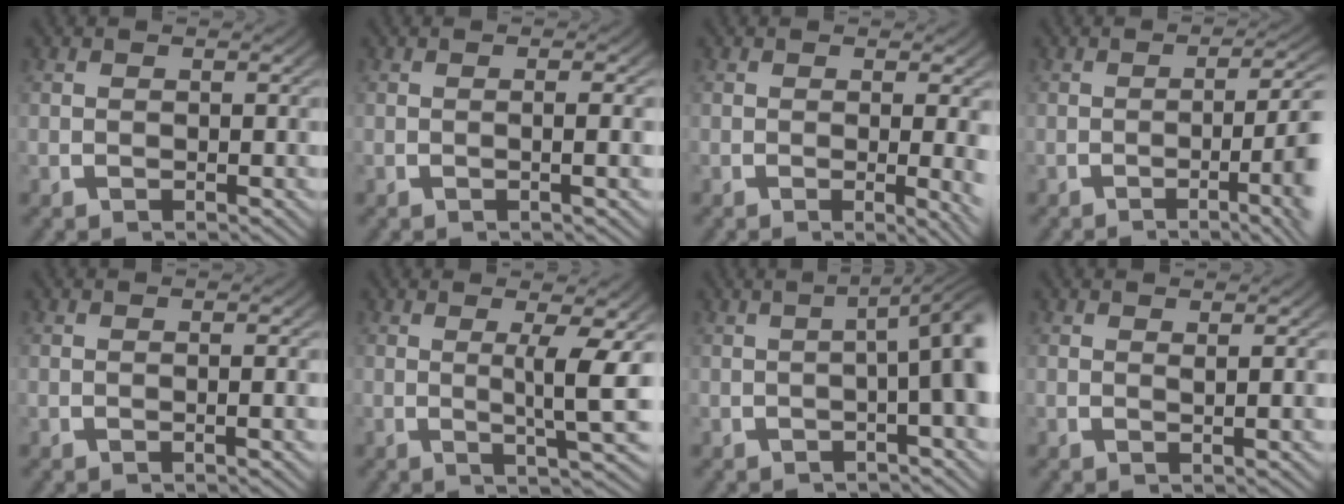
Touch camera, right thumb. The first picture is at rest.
{"total": 1.3, "force": [0.1, -0.3, 1.2], "torque": [-0.025, 0.006, -0.001]}
{"total": 2.6, "force": [-0.2, 0.5, 2.6], "torque": [-0.033, -0.009, -0.003]}
{"total": 7.1, "force": [-2.6, 2.2, 6.2], "torque": [-0.100, -0.008, -0.038]}
{"total": 0.6, "force": [0.1, -0.2, 0.6], "torque": [-0.014, 0.004, 0.000]}
{"total": 5.4, "force": [0.7, 0.7, 5.3], "torque": [-0.089, -0.002, 0.009]}
{"total": 6.3, "force": [0.6, 1.9, 5.9], "torque": [-0.076, 0.019, 0.000]}
{"total": 0.9, "force": [0.7, -0.2, 0.6], "torque": [-0.012, 0.000, 0.013]}